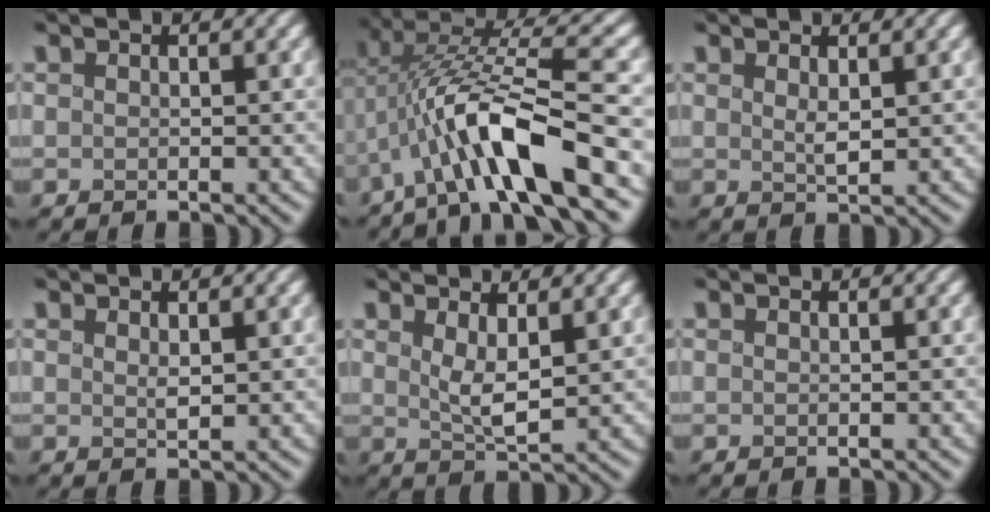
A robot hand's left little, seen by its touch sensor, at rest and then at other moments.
{"total": 9.3, "force": [-3.7, 2.2, 8.3], "torque": [-0.148, 0.019, -0.076]}
{"total": 1.3, "force": [0.6, 0.4, 1.0], "torque": [-0.018, -0.005, 0.011]}
{"total": 0.9, "force": [0.5, 0.3, 0.7], "torque": [-0.011, -0.003, 0.011]}
{"total": 2.9, "force": [0.9, 1.1, 2.5], "torque": [-0.051, -0.009, 0.018]}
{"total": 0.0}